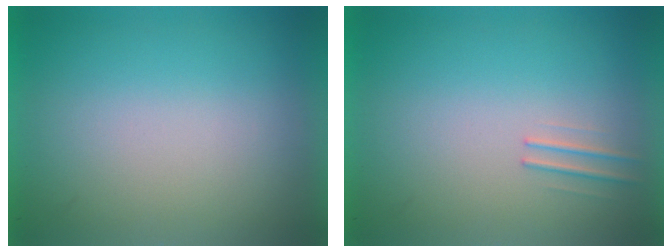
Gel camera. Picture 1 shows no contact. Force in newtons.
{"total": 1.1}